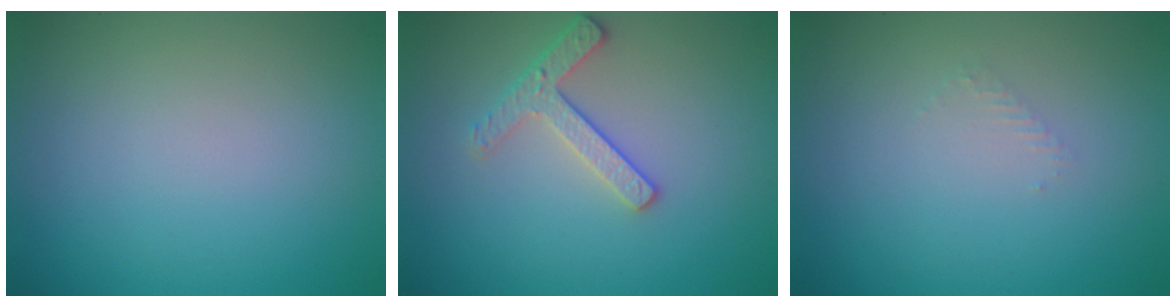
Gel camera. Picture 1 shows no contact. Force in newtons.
{"total": 2.5, "press": 2.4, "slide": 0.5}
{"total": 0.8, "press": 0.8, "slide": 0.3}